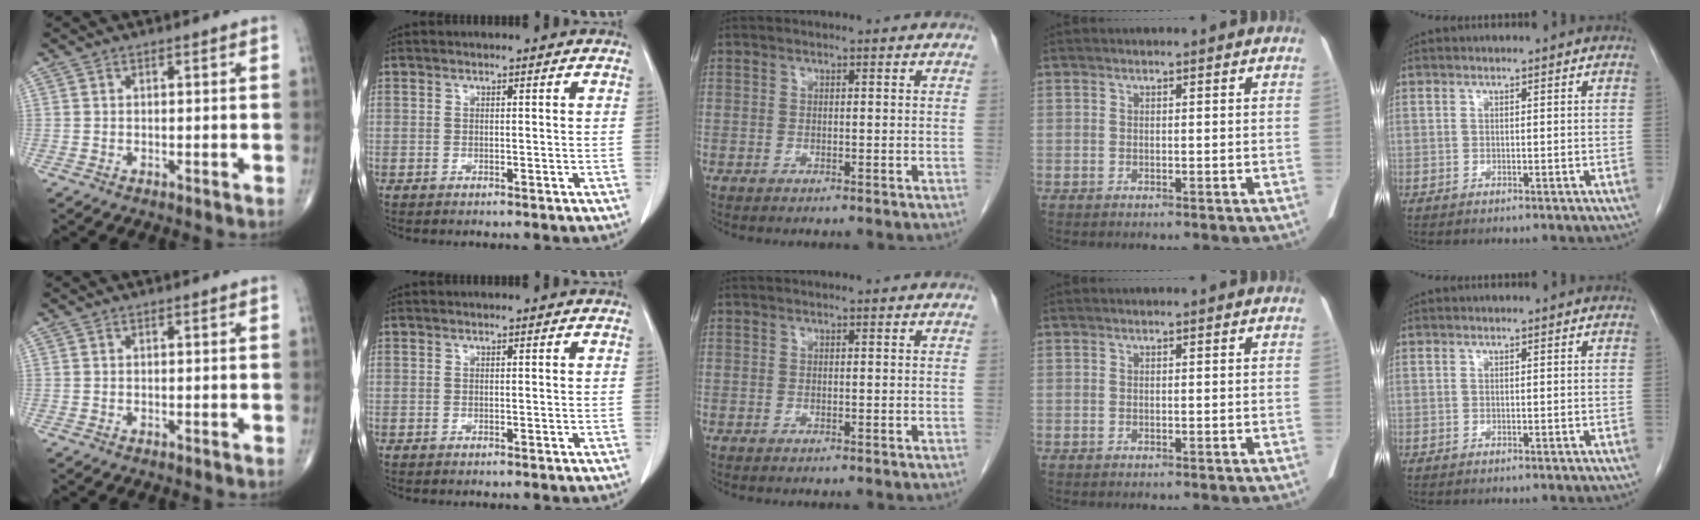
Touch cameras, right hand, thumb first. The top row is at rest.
{}